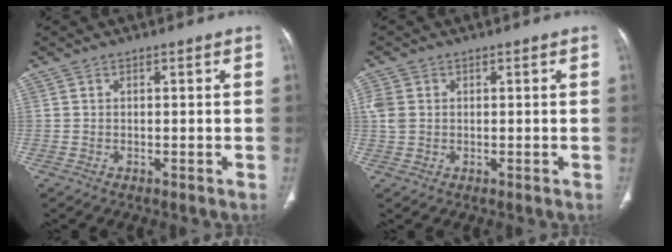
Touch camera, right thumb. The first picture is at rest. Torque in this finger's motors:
{"motor_torque": [0.84, 0.72, 0.81, 0.34, 0.02]}